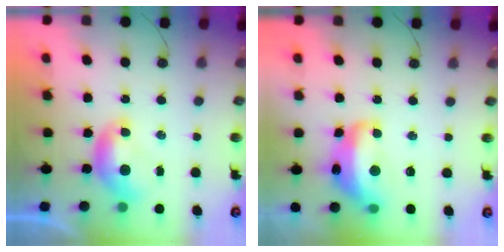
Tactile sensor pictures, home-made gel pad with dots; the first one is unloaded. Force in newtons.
{"total": 7.9, "press": 7.8, "slide": 1.2}